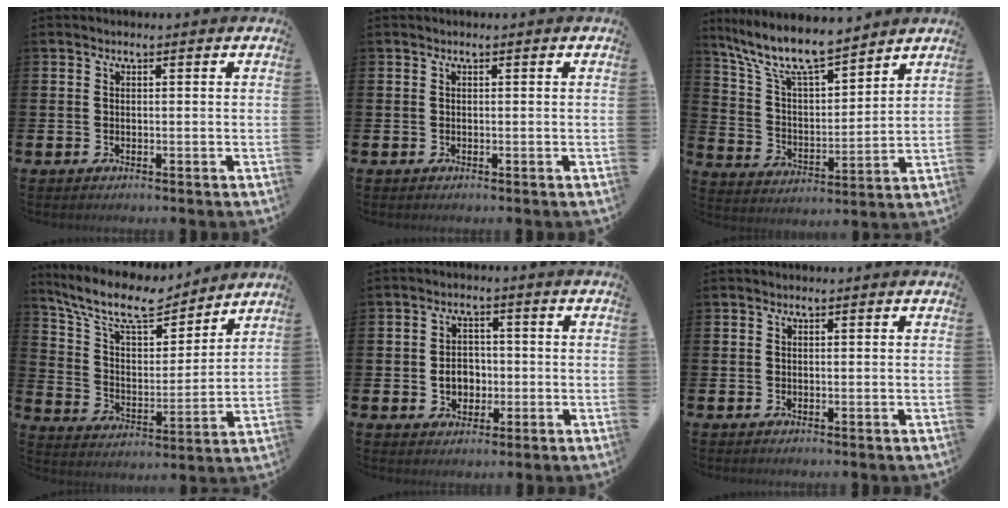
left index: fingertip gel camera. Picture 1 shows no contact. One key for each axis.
{"total": 0.0}
{"total": 10.7, "fx": 9.3, "fy": 2.2, "fz": 4.8, "tx": -0.132, "ty": -0.049, "tz": 0.166}
{"total": 11.0, "fx": 9.6, "fy": 3.1, "fz": 4.4, "tx": -0.120, "ty": -0.059, "tz": 0.167}
{"total": 3.9, "fx": -0.6, "fy": 3.2, "fz": 2.2, "tx": -0.026, "ty": 0.000, "tz": -0.022}
{"total": 0.0}